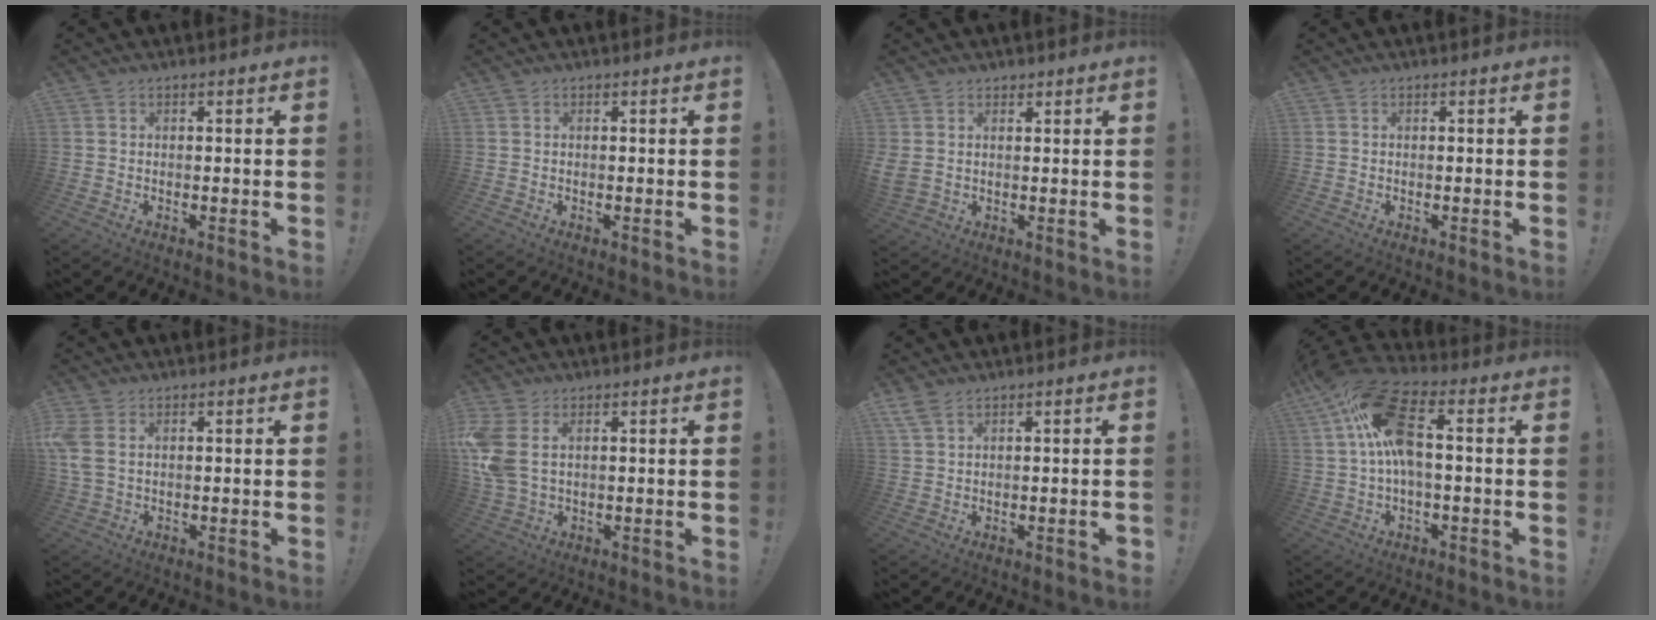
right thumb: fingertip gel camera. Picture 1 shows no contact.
{"total": 0.0}
{"total": 3.9, "force": [1.6, 3.1, 1.6], "torque": [-0.019, -0.005, 0.034]}
{"total": 0.0}
{"total": 5.2, "force": [1.4, 3.5, 3.6], "torque": [-0.083, 0.003, 0.028]}
{"total": 8.6, "force": [2.2, 5.3, 6.4], "torque": [-0.142, -0.011, 0.045]}
{"total": 3.6, "force": [1.9, 1.4, 2.7], "torque": [-0.053, -0.001, 0.038]}
{"total": 16.9, "force": [2.3, 7.7, 14.9], "torque": [-0.280, 0.005, 0.039]}